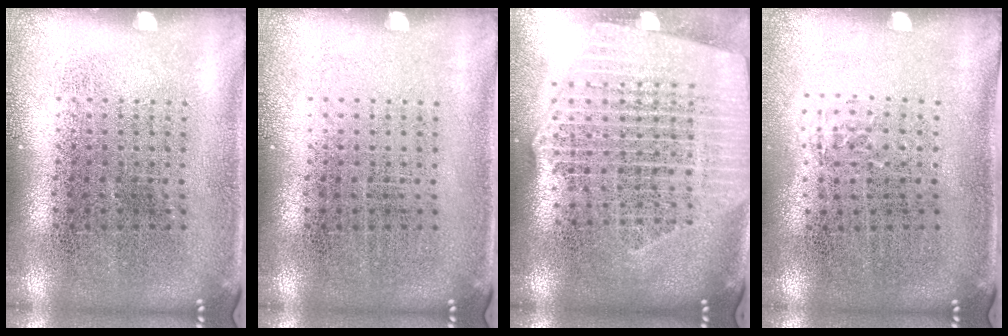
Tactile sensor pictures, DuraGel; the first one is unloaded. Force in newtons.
{"total": 0.0}
{"total": 2.5, "press": 2.2, "slide": 1.2}
{"total": 0.5, "press": 0.4, "slide": 0.3}